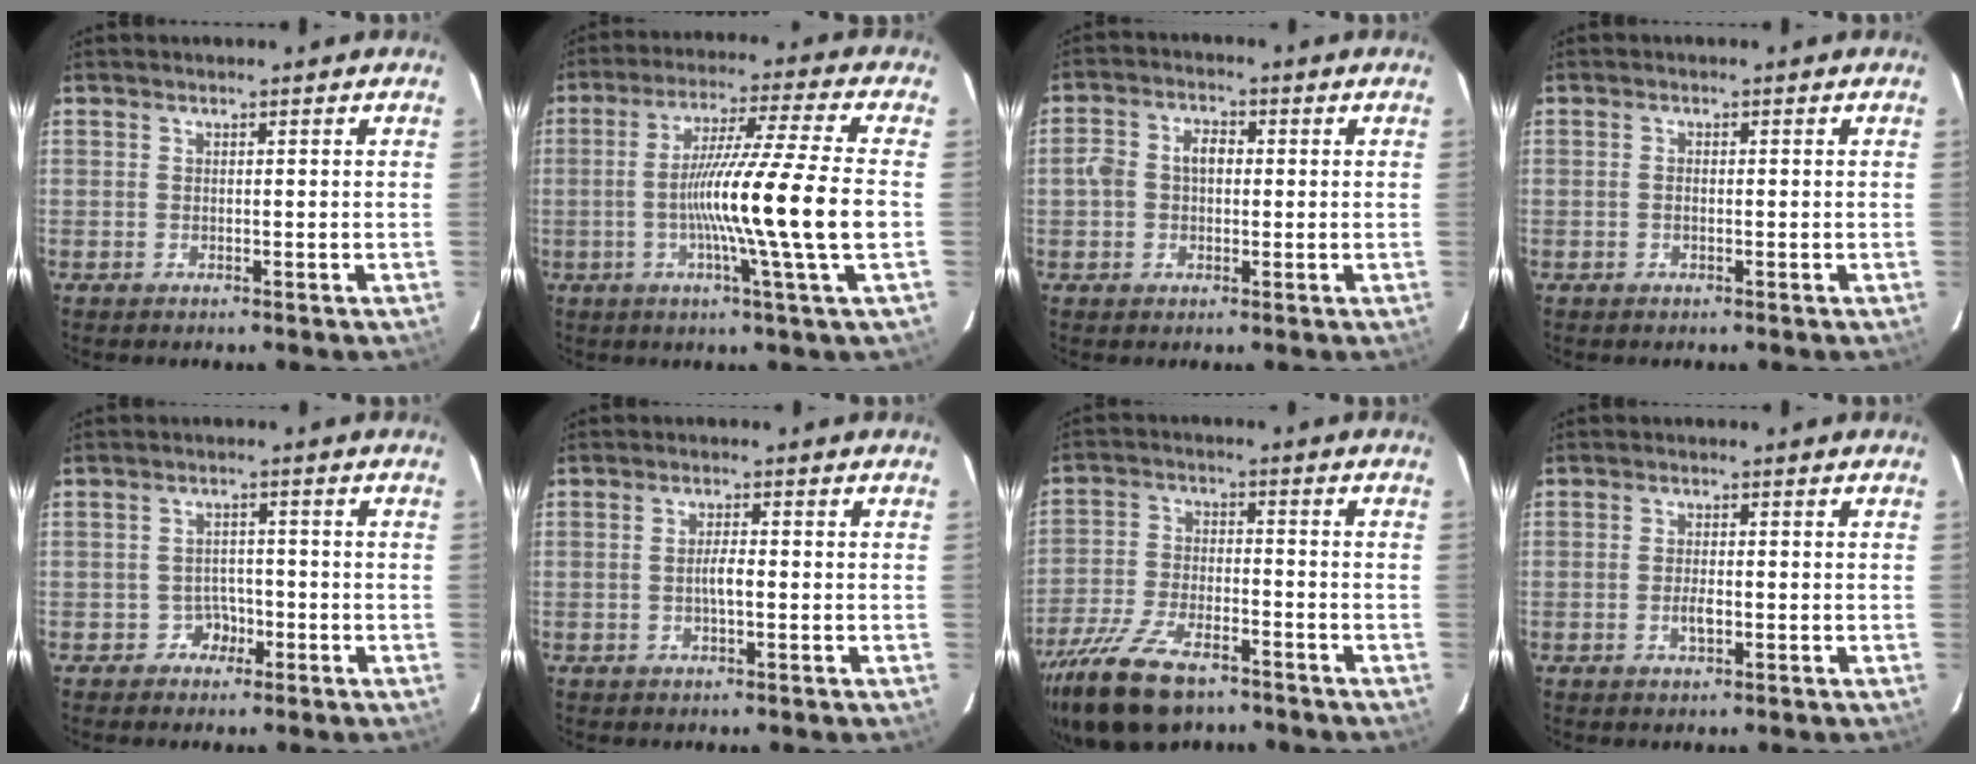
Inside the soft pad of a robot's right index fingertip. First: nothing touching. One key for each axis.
{"total": 14.5, "fx": -2.7, "fy": -2.8, "fz": 14.0, "tx": -0.236, "ty": -0.010, "tz": -0.050}
{"total": 4.9, "fx": -0.3, "fy": 4.1, "fz": 2.6, "tx": -0.052, "ty": 0.020, "tz": -0.006}
{"total": 0.7, "fx": -0.2, "fy": 0.4, "fz": 0.6, "tx": -0.010, "ty": 0.004, "tz": -0.003}
{"total": 3.0, "fx": -1.7, "fy": 2.4, "fz": 0.1, "tx": -0.005, "ty": 0.013, "tz": -0.027}
{"total": 2.4, "fx": -0.5, "fy": 0.5, "fz": 2.3, "tx": -0.044, "ty": 0.003, "tz": -0.009}
{"total": 16.3, "fx": -11.9, "fy": 6.6, "fz": 9.0, "tx": -0.207, "ty": -0.035, "tz": -0.217}
{"total": 2.4, "fx": -0.7, "fy": 1.0, "fz": 2.0, "tx": -0.039, "ty": 0.001, "tz": -0.012}